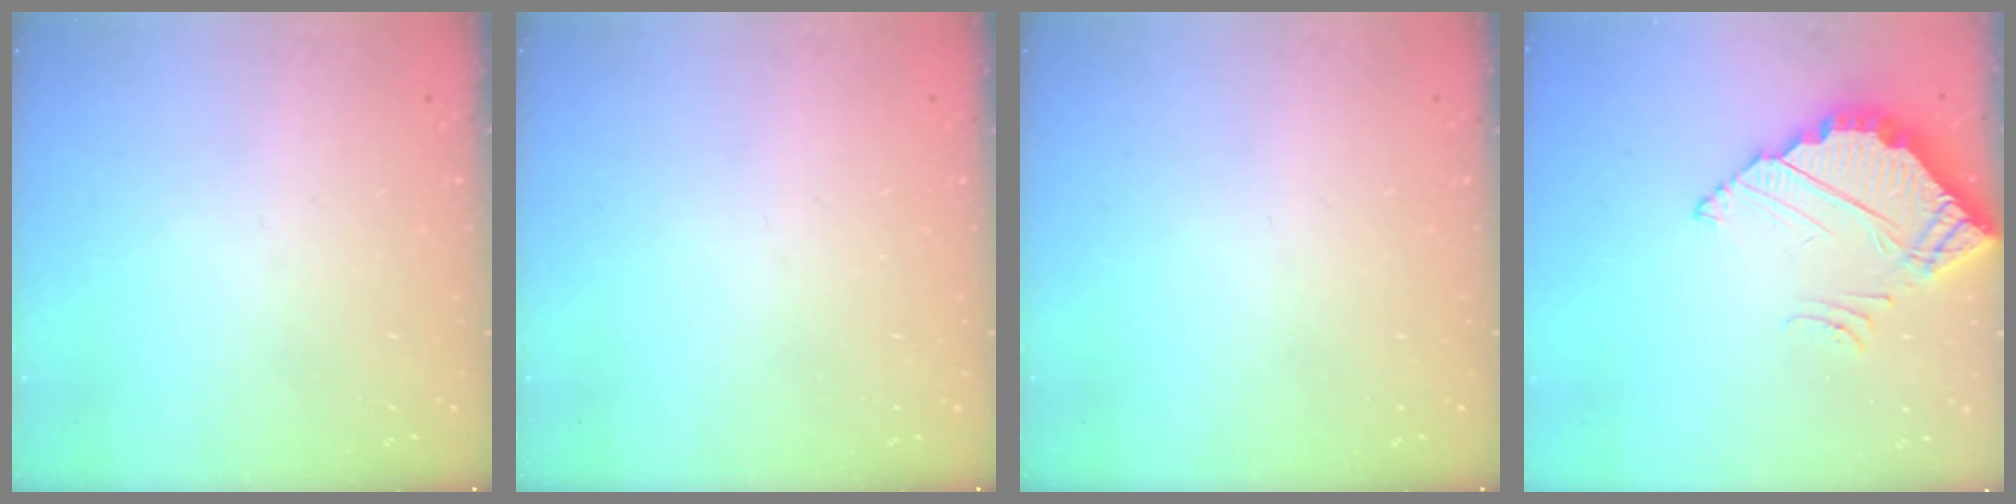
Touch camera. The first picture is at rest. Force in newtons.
{"total": 0.0}
{"total": 0.0}
{"total": 4.0, "press": 4.0, "slide": 0.3}